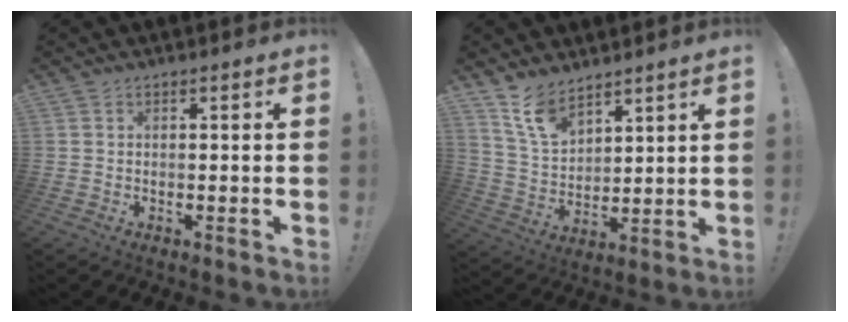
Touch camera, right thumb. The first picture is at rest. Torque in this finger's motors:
{"motor_torque": [-0.09, 0.08, -0.32, 0.60, 0.03]}